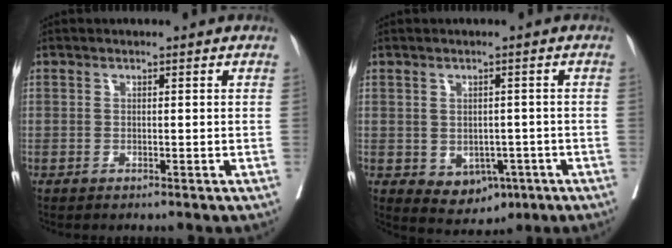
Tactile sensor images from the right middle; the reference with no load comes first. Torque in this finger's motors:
{"motor_torque": [0.57, -0.42, 0.11, 0.04]}